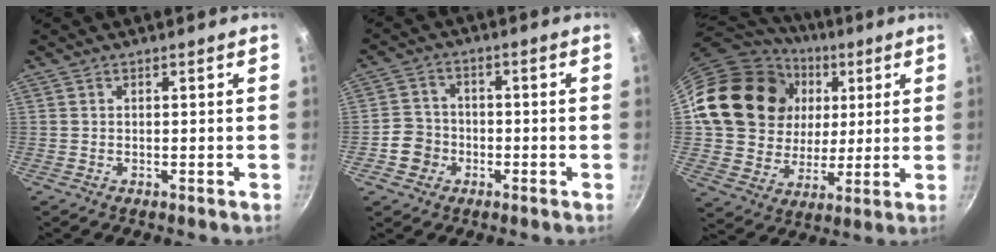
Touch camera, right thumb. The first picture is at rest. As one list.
[{"total": 5.6, "force": [-2.1, 5.0, 1.4], "torque": [-0.004, 0.024, -0.043]}, {"total": 23.3, "force": [6.7, 18.8, 12.1], "torque": [-0.207, 0.005, 0.126]}]